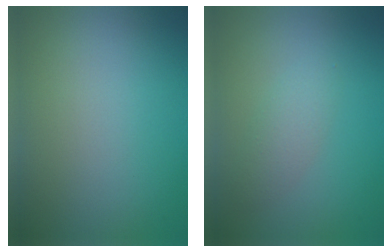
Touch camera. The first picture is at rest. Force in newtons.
{"total": 1.9, "press": 1.9, "slide": 0.1}